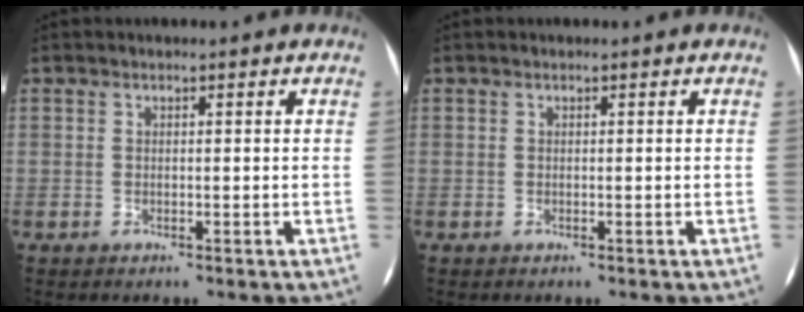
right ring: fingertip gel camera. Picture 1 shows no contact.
{"total": 0.0}